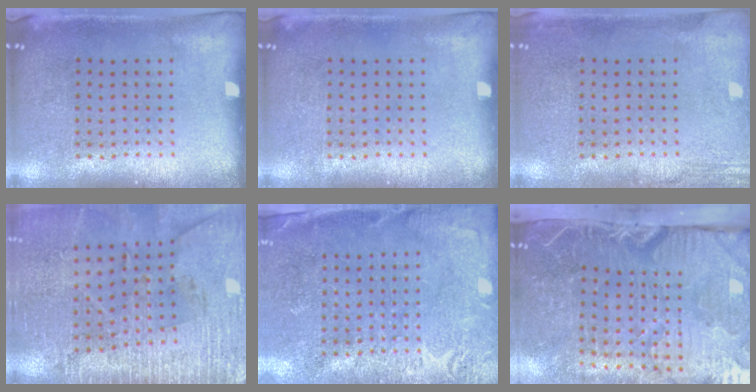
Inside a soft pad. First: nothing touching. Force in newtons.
{"total": 0.0}
{"total": 2.2, "press": 2.2, "slide": 0.4}
{"total": 3.0, "press": 3.0, "slide": 0.2}
{"total": 2.7, "press": 2.6, "slide": 0.5}
{"total": 5.4, "press": 4.4, "slide": 3.0}